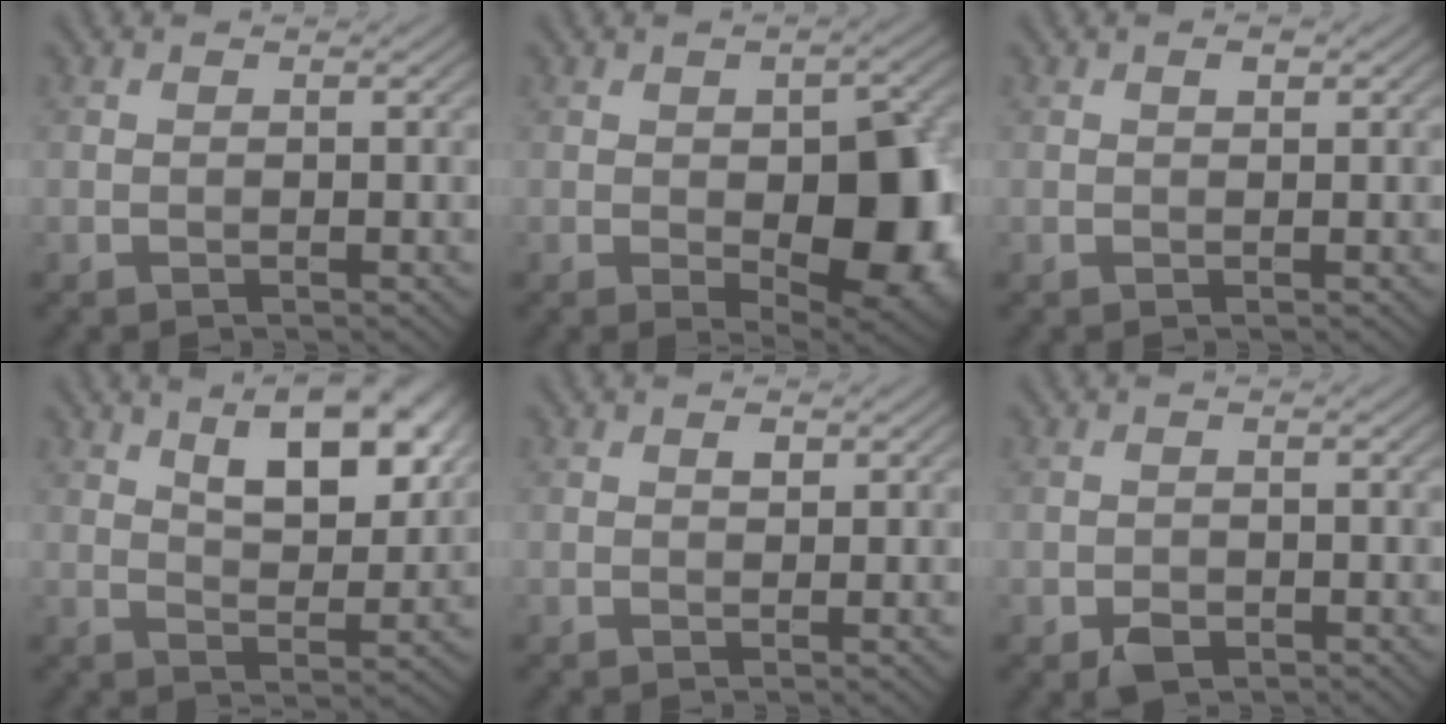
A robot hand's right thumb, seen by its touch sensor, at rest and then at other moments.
{"total": 11.9, "force": [-1.7, 6.2, 10.0], "torque": [-0.128, -0.015, -0.016]}
{"total": 0.8, "force": [0.4, 0.4, 0.6], "torque": [-0.007, -0.001, 0.005]}
{"total": 10.6, "force": [5.3, 4.6, 8.0], "torque": [-0.116, 0.005, 0.082]}
{"total": 1.0, "force": [0.5, 0.5, 0.7], "torque": [-0.011, -0.003, 0.009]}
{"total": 1.8, "force": [-1.0, 1.2, 0.9], "torque": [-0.018, -0.004, -0.019]}